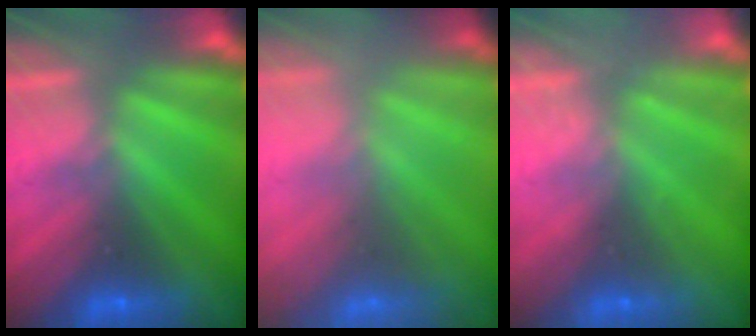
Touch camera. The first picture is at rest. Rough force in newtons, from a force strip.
{"total": 9.2}
{"total": 2.4}